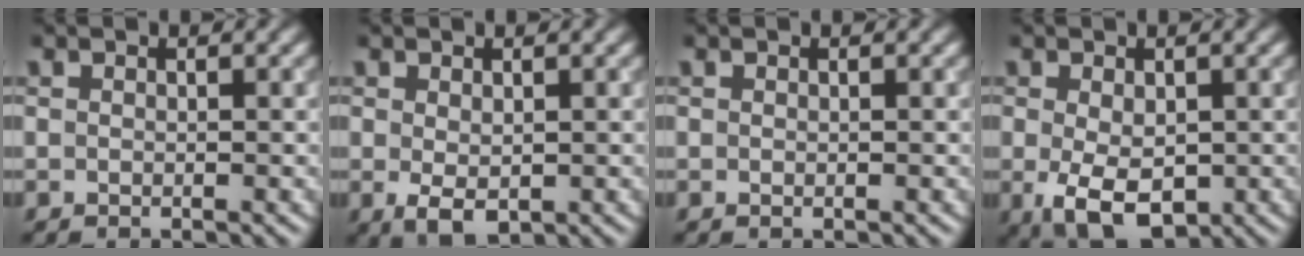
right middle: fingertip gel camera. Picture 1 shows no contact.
{"total": 2.3, "force": [-0.2, 1.3, 1.8], "torque": [-0.035, -0.005, 0.002]}
{"total": 0.0}
{"total": 5.3, "force": [-1.1, 3.2, 4.1], "torque": [-0.083, -0.016, -0.010]}